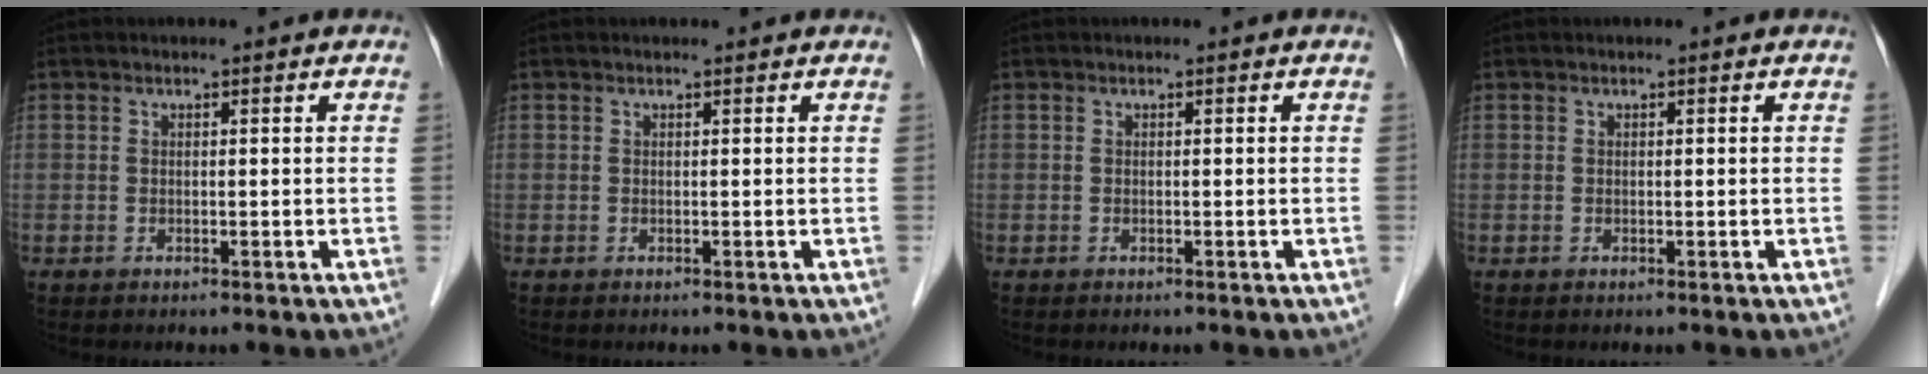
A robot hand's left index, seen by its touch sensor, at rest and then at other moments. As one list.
[{"total": 0.7, "force": [0.7, 0.1, 0.1], "torque": [-0.006, 0.009, 0.011]}, {"total": 0.0}, {"total": 0.0}]